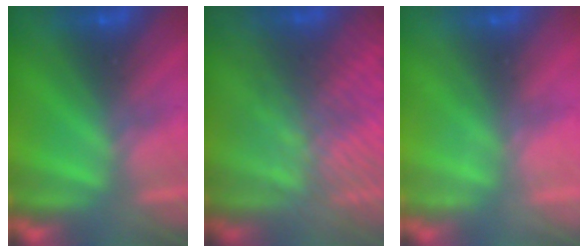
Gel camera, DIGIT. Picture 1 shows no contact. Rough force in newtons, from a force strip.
{"total": 6.7}
{"total": 2.2}